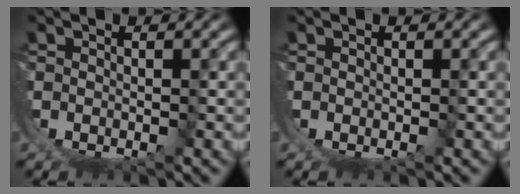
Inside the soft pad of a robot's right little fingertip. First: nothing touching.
{"total": 0.0}